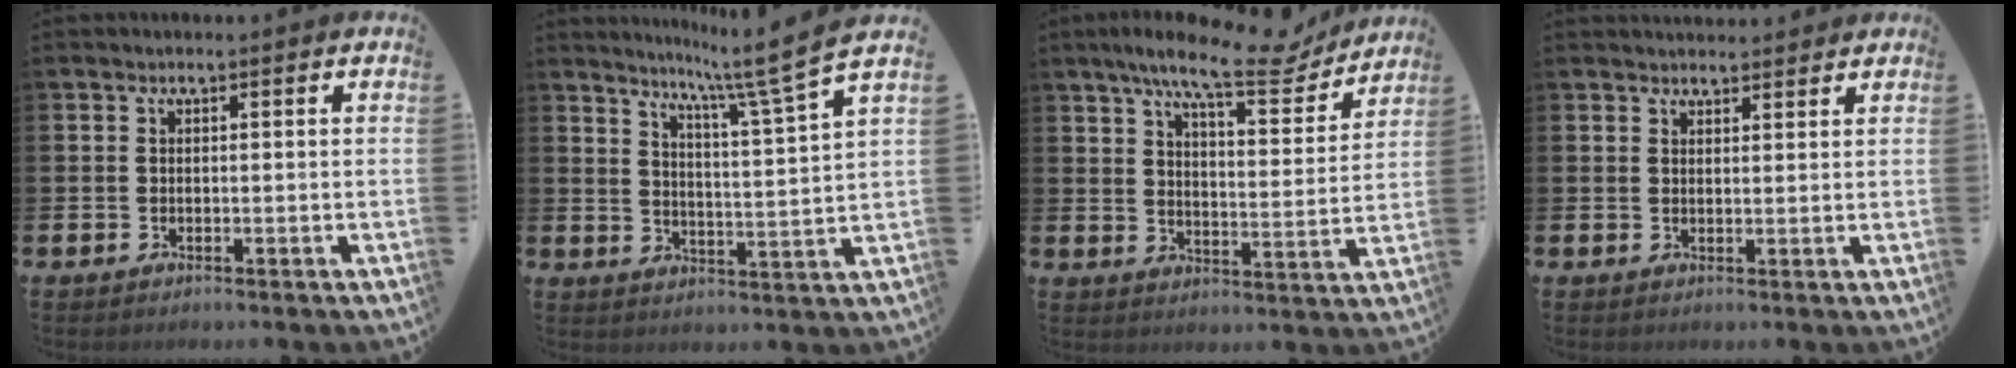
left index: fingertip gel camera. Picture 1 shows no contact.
{"total": 7.0, "force": [5.9, -1.1, 3.7], "torque": [-0.074, -0.049, 0.089]}
{"total": 10.7, "force": [8.8, 2.3, 5.6], "torque": [-0.105, -0.045, 0.147]}
{"total": 2.4, "force": [2.3, 0.7, 0.0], "torque": [0.005, -0.012, 0.040]}